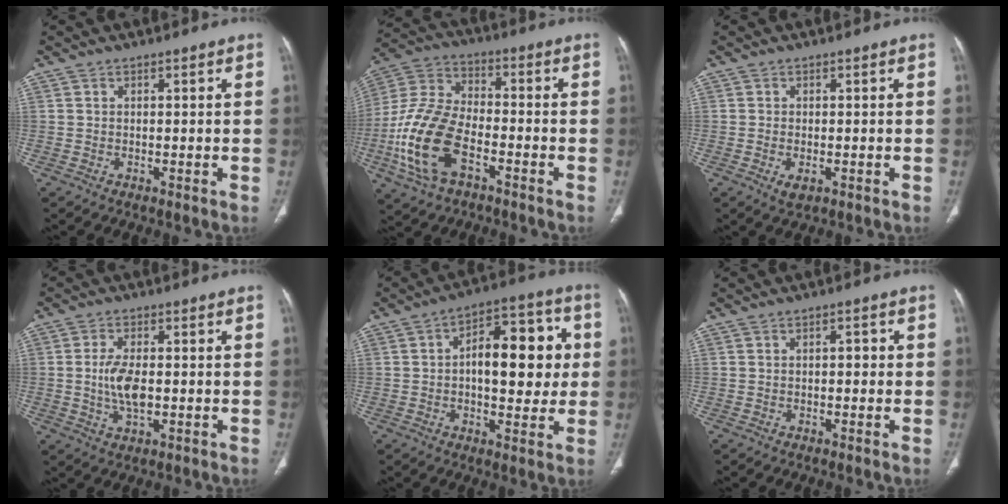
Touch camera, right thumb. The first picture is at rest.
{"total": 17.1, "force": [-6.3, 9.2, 12.9], "torque": [-0.276, 0.025, -0.124]}
{"total": 2.3, "force": [-0.9, 1.2, 1.8], "torque": [-0.034, -0.001, -0.011]}
{"total": 6.5, "force": [-0.3, 3.1, 5.7], "torque": [-0.118, -0.003, -0.005]}
{"total": 16.2, "force": [1.3, 8.2, 13.9], "torque": [-0.161, 0.025, 0.016]}
{"total": 1.9, "force": [0.1, 1.0, 1.6], "torque": [-0.020, 0.003, -0.001]}